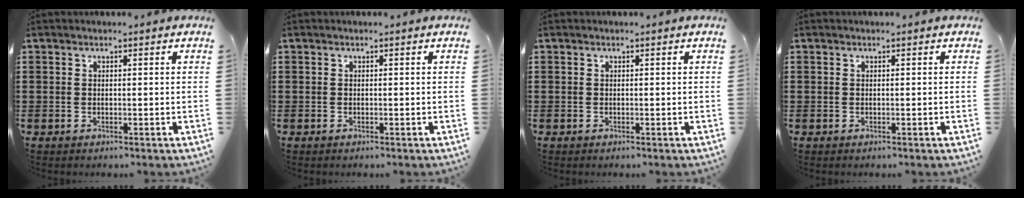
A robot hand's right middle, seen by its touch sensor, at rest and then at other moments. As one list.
[{"total": 0.0}, {"total": 0.0}, {"total": 0.0}]